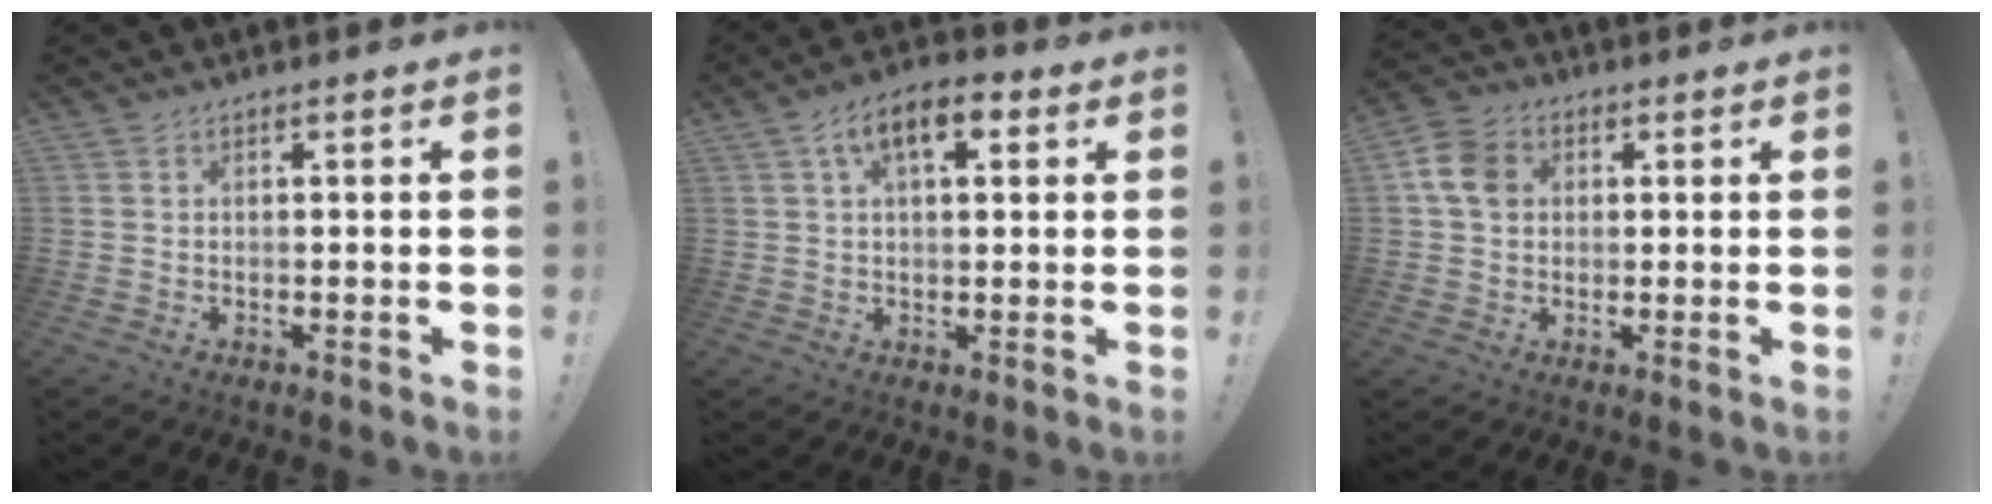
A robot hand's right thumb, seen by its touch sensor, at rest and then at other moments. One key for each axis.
{"total": 8.8, "fx": 3.4, "fy": 4.4, "fz": 6.9, "tx": -0.103, "ty": 0.004, "tz": 0.057}
{"total": 9.4, "fx": 2.2, "fy": 7.7, "fz": 5.0, "tx": -0.077, "ty": 0.005, "tz": 0.046}